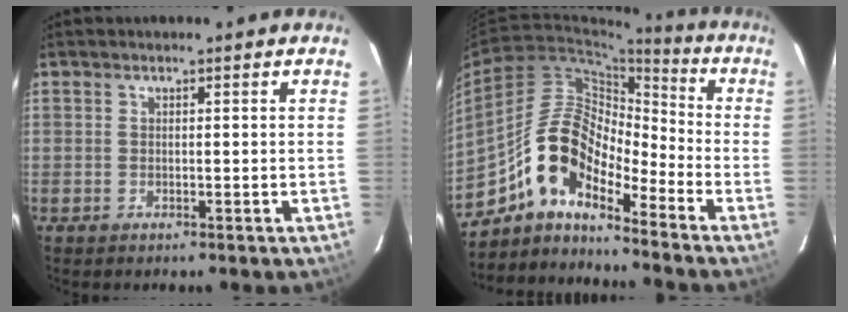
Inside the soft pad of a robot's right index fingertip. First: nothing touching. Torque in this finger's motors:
{"motor_torque": [1.15, -0.99, 0.92, 0.15]}